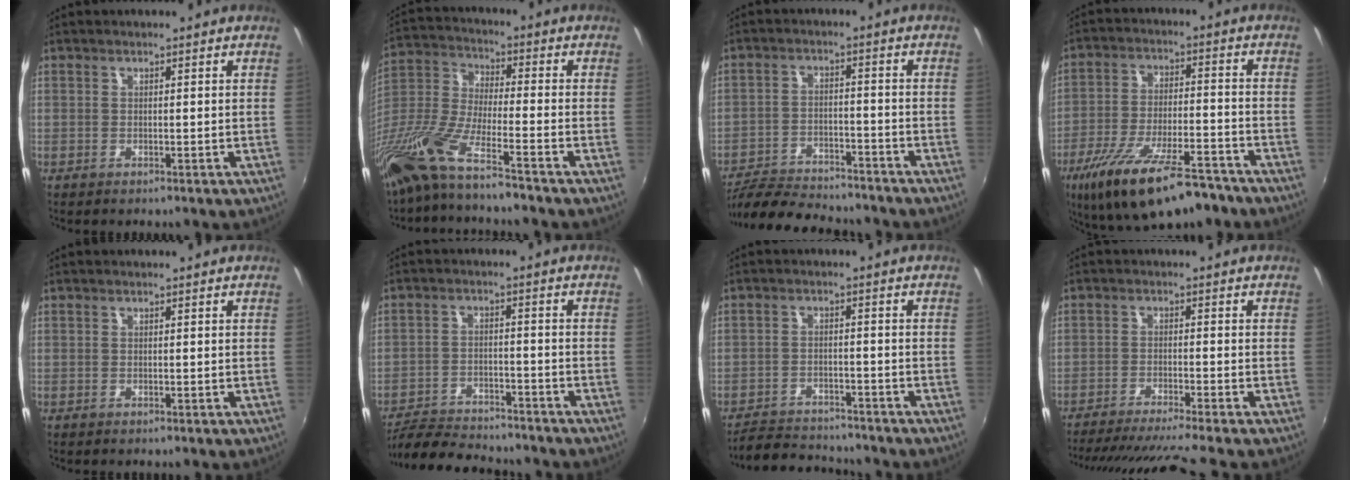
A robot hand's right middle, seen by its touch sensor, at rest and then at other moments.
{"total": 13.5, "force": [-10.1, 0.7, 8.8], "torque": [-0.189, -0.024, -0.202]}
{"total": 14.0, "force": [-12.6, 3.4, 5.0], "torque": [-0.121, -0.007, -0.196]}
{"total": 18.9, "force": [-13.0, 6.0, 12.3], "torque": [-0.233, -0.037, -0.210]}
{"total": 0.0}
{"total": 12.3, "force": [-11.2, 3.1, 4.1], "torque": [-0.109, -0.005, -0.176]}
{"total": 9.1, "force": [-8.6, 2.1, 2.1], "torque": [-0.068, 0.003, -0.136]}
{"total": 12.9, "force": [-11.3, -1.2, 6.1], "torque": [-0.124, -0.023, -0.178]}